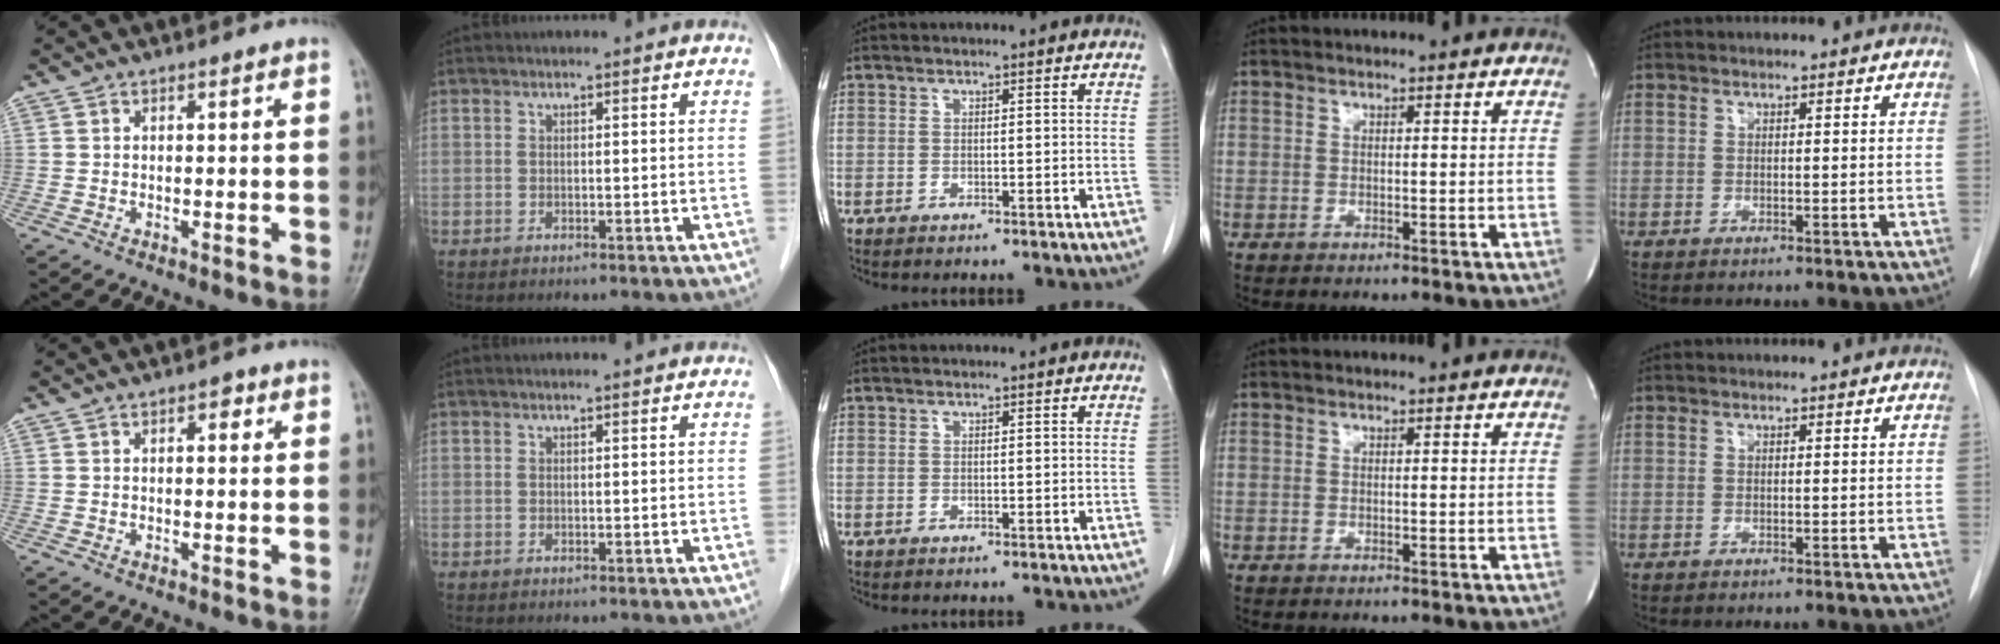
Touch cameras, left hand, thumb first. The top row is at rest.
{"thumb": {"total": 1.9, "force": [0.7, 1.0, 1.4], "torque": [-0.012, 0.003, 0.007]}, "index": {"total": 0.9, "force": [0.7, 0.0, 0.4], "torque": [-0.008, 0.005, 0.013]}}